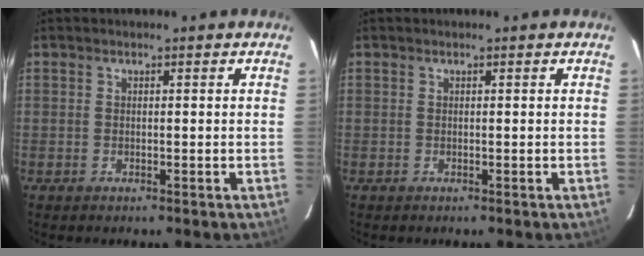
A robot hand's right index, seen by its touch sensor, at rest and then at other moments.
{"total": 0.0}